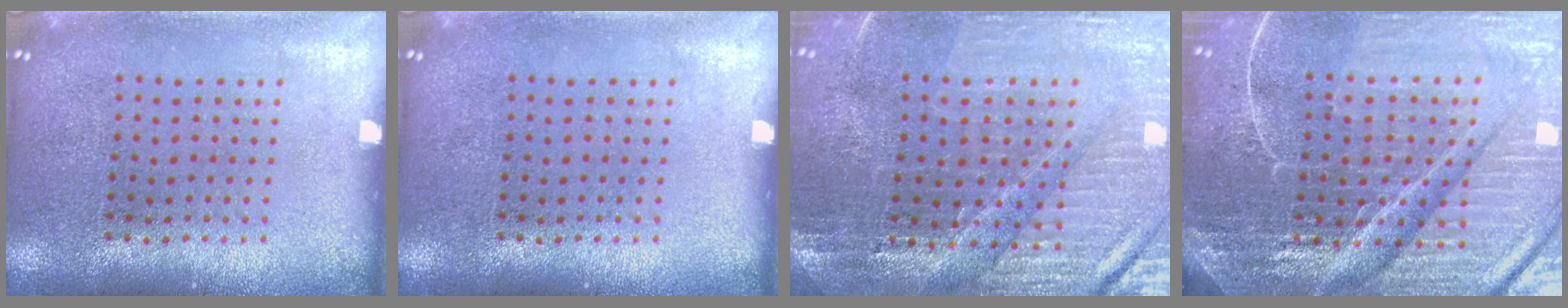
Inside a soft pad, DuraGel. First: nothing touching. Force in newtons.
{"total": 0.0}
{"total": 3.1, "press": 3.0, "slide": 0.5}
{"total": 6.8, "press": 6.0, "slide": 3.2}